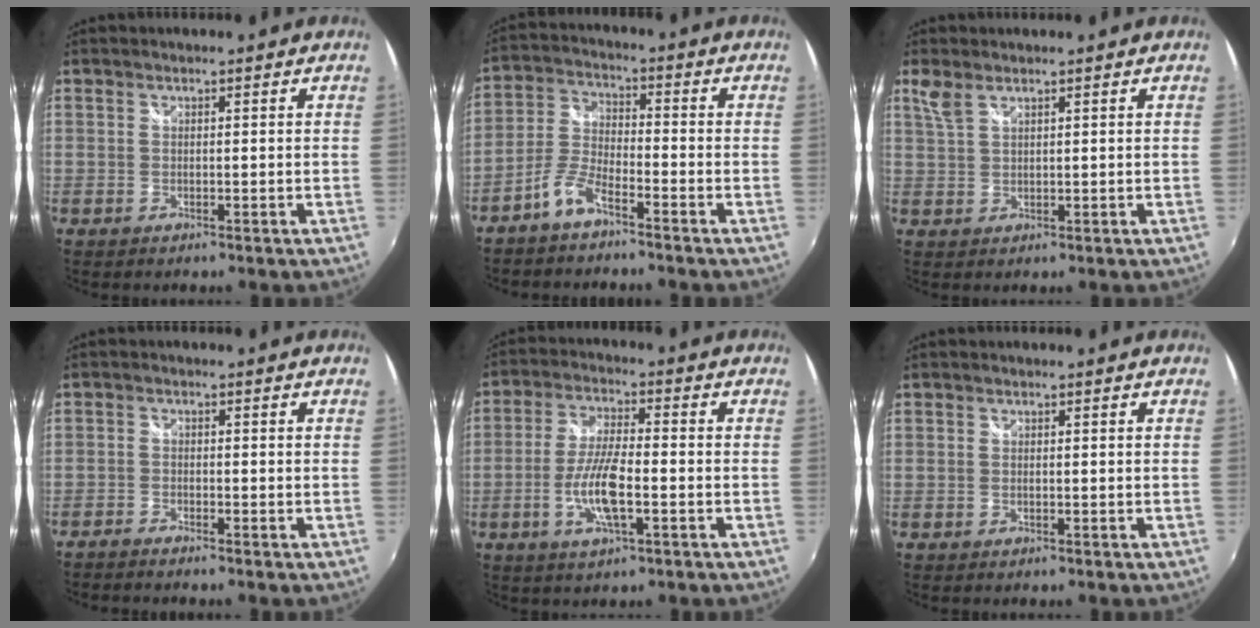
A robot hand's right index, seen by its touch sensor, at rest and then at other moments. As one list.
[{"total": 5.5, "force": [-4.1, 1.6, 3.2], "torque": [-0.080, 0.012, -0.088]}, {"total": 2.7, "force": [1.9, 1.0, 1.7], "torque": [-0.038, 0.003, 0.041]}, {"total": 2.0, "force": [-1.9, 0.1, 0.4], "torque": [-0.021, -0.008, -0.039]}, {"total": 8.5, "force": [-2.8, 1.8, 7.8], "torque": [-0.159, -0.001, -0.055]}, {"total": 0.0}]